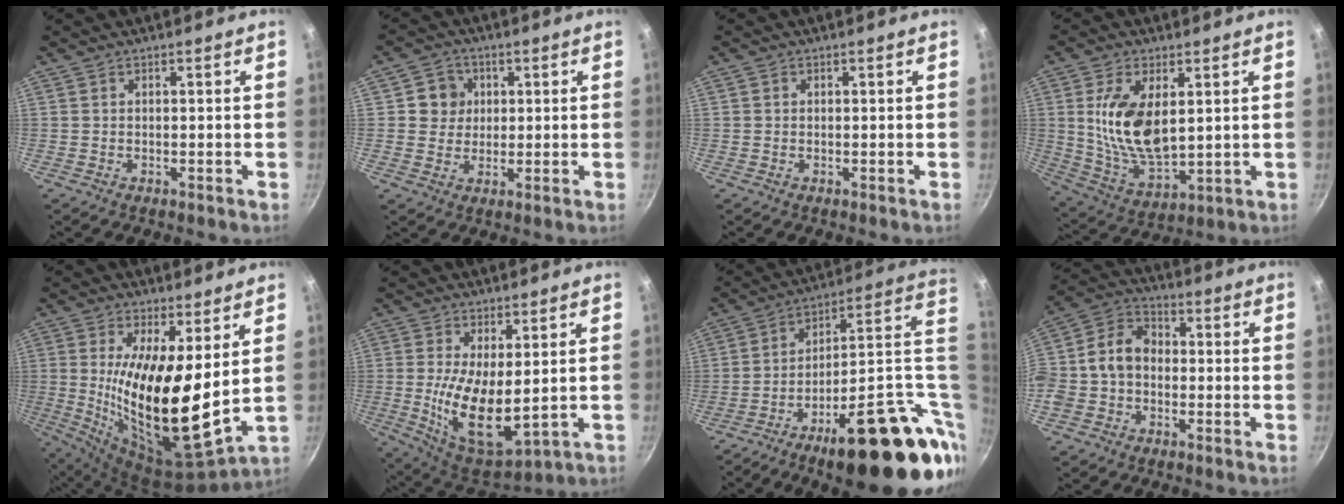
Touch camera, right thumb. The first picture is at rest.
{"total": 5.7, "force": [1.3, 5.4, 1.4], "torque": [0.017, 0.001, 0.013]}
{"total": 0.6, "force": [0.0, 0.5, 0.1], "torque": [0.001, 0.003, -0.001]}
{"total": 14.5, "force": [2.9, 7.6, 12.0], "torque": [-0.218, -0.025, 0.067]}
{"total": 19.5, "force": [3.6, 6.3, 18.1], "torque": [-0.323, -0.062, 0.067]}
{"total": 13.0, "force": [0.5, 5.5, 11.7], "torque": [-0.209, -0.028, 0.023]}
{"total": 30.5, "force": [-5.4, 11.8, 27.6], "torque": [-0.353, 0.029, -0.076]}
{"total": 10.8, "force": [-1.3, 8.4, 6.7], "torque": [-0.100, 0.038, -0.047]}